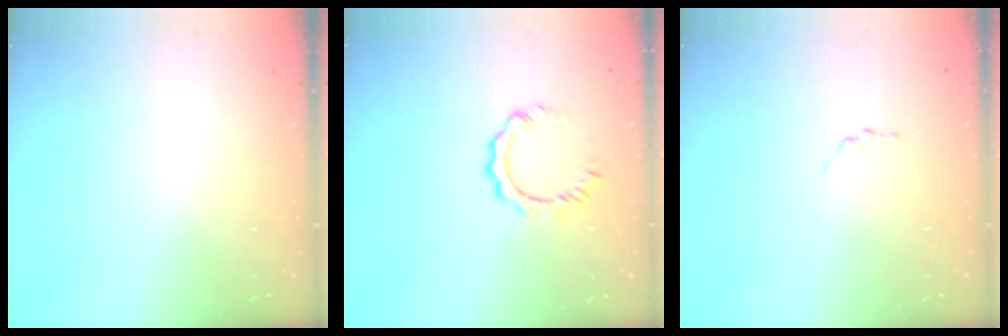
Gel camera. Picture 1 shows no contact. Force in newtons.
{"total": 5.1, "press": 5.1, "slide": 0.3}
{"total": 1.2, "press": 1.2, "slide": 0.2}